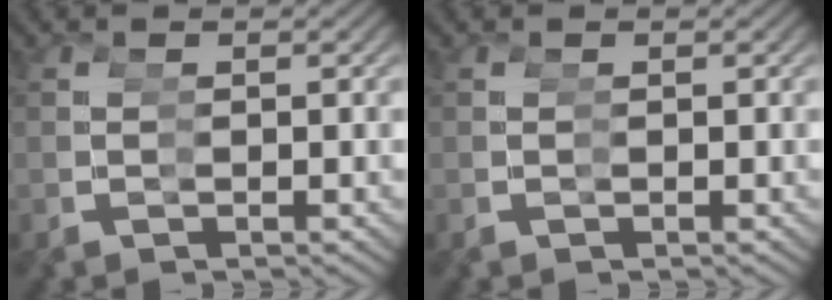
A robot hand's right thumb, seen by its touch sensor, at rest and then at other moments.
{"total": 0.0}